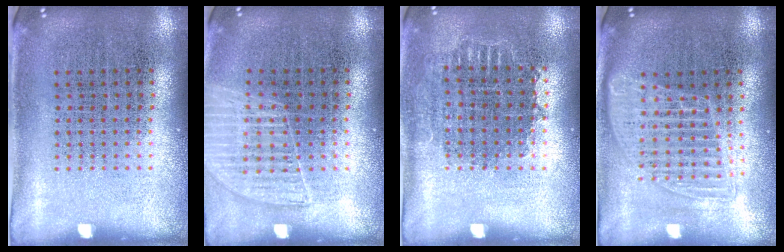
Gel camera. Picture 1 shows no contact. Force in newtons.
{"total": 1.2, "press": 1.2, "slide": 0.2}
{"total": 0.9, "press": 0.9, "slide": 0.2}
{"total": 1.5, "press": 1.3, "slide": 0.6}